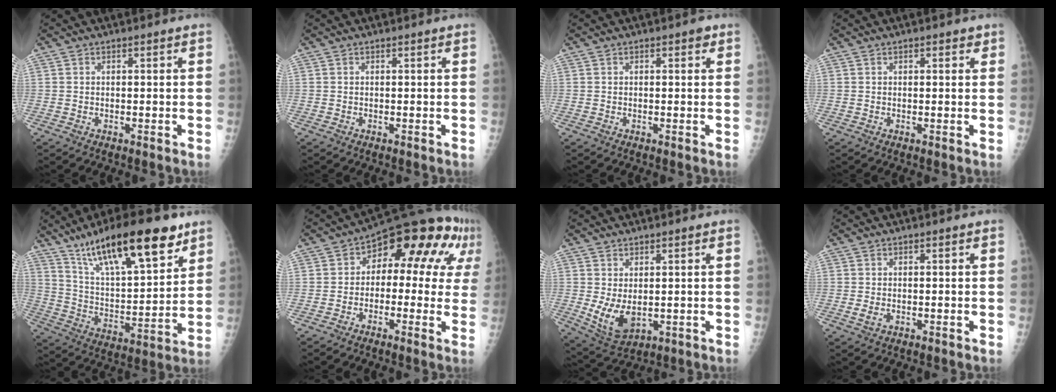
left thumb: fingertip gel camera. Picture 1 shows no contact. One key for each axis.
{"total": 0.0}
{"total": 1.0, "fx": 0.5, "fy": 0.5, "fz": 0.7, "tx": -0.004, "ty": 0.001, "tz": 0.005}
{"total": 1.3, "fx": 0.8, "fy": 0.6, "fz": 0.8, "tx": -0.002, "ty": -0.002, "tz": 0.008}
{"total": 23.6, "fx": 15.2, "fy": 7.1, "fz": 16.7, "tx": -0.249, "ty": -0.052, "tz": 0.261}
{"total": 16.6, "fx": 4.4, "fy": 9.6, "fz": 12.9, "tx": -0.106, "ty": 0.034, "tz": 0.042}
{"total": 7.1, "fx": -0.2, "fy": 4.2, "fz": 5.6, "tx": -0.097, "ty": -0.017, "tz": 0.016}
{"total": 1.7, "fx": -0.4, "fy": 1.0, "fz": 1.3, "tx": -0.030, "ty": -0.002, "tz": -0.007}